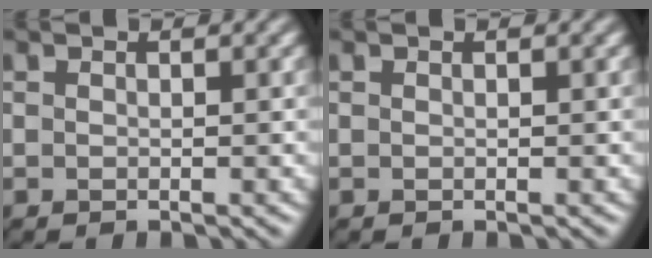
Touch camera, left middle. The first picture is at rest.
{"total": 0.0}